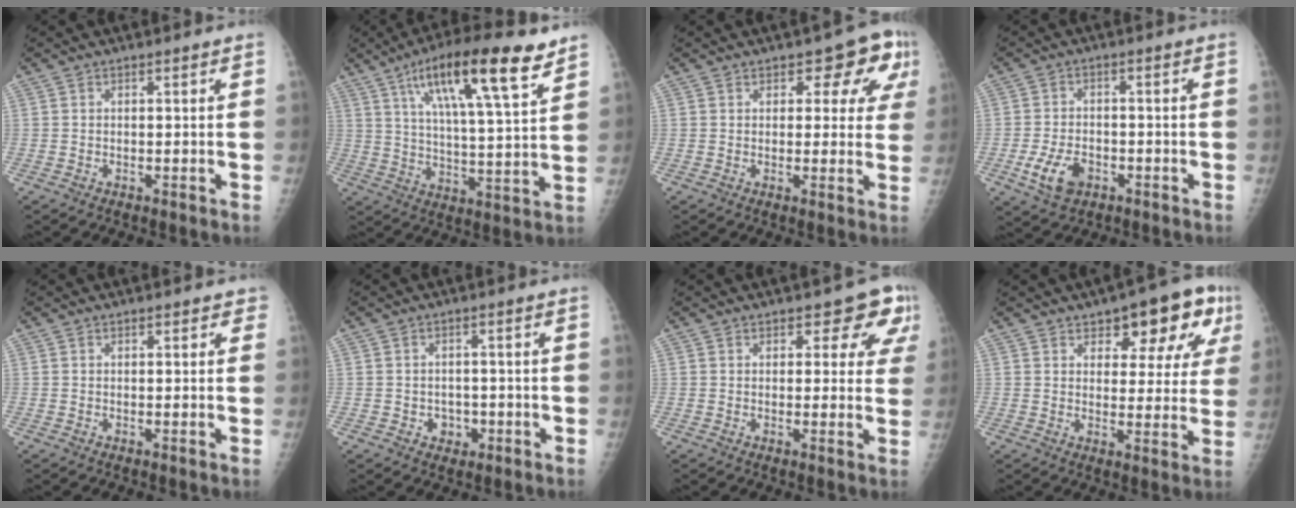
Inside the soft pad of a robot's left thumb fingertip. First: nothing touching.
{"total": 18.9, "force": [10.7, 4.0, 15.1], "torque": [-0.233, -0.028, 0.176]}
{"total": 8.3, "force": [3.7, 4.6, 5.8], "torque": [-0.019, -0.007, 0.037]}
{"total": 6.7, "force": [-2.9, 4.3, 4.3], "torque": [-0.077, 0.009, -0.047]}
{"total": 1.4, "force": [0.9, 0.8, 0.7], "torque": [0.008, -0.001, 0.005]}
{"total": 3.2, "force": [-1.1, 2.8, 1.3], "torque": [0.001, 0.007, -0.011]}
{"total": 7.2, "force": [4.3, 3.9, 4.2], "torque": [-0.005, -0.018, 0.042]}
{"total": 12.7, "force": [6.6, 5.7, 9.3], "torque": [-0.077, -0.011, 0.085]}